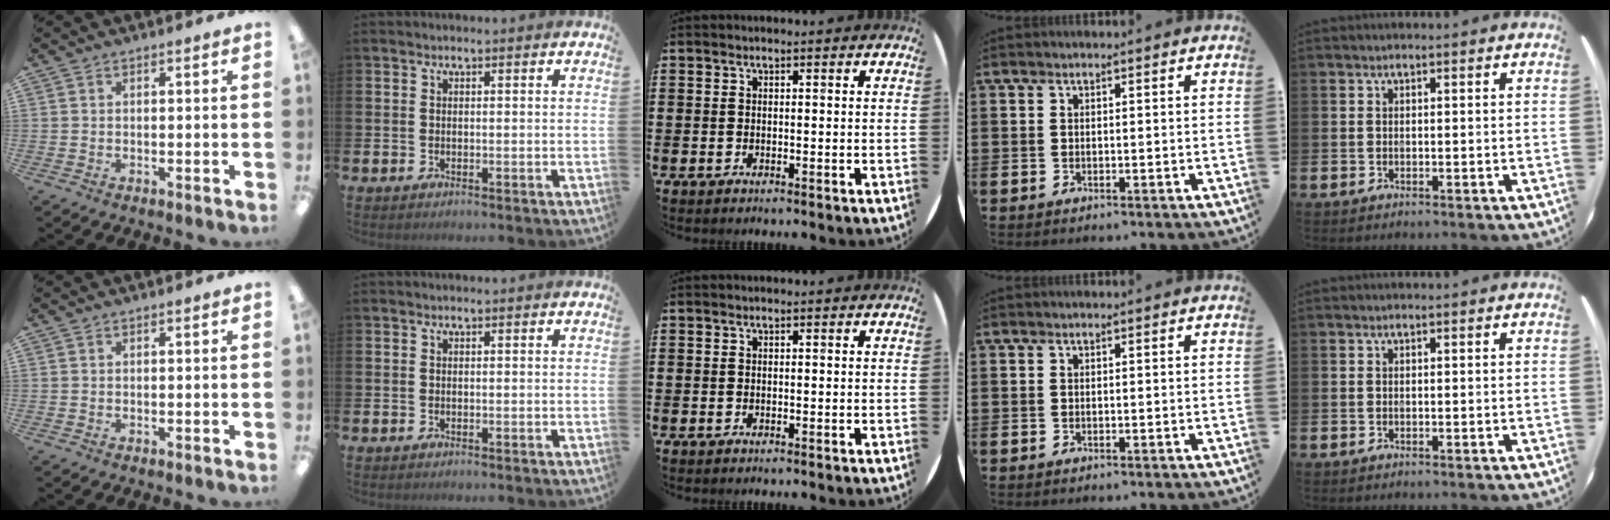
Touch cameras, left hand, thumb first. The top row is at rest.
{}